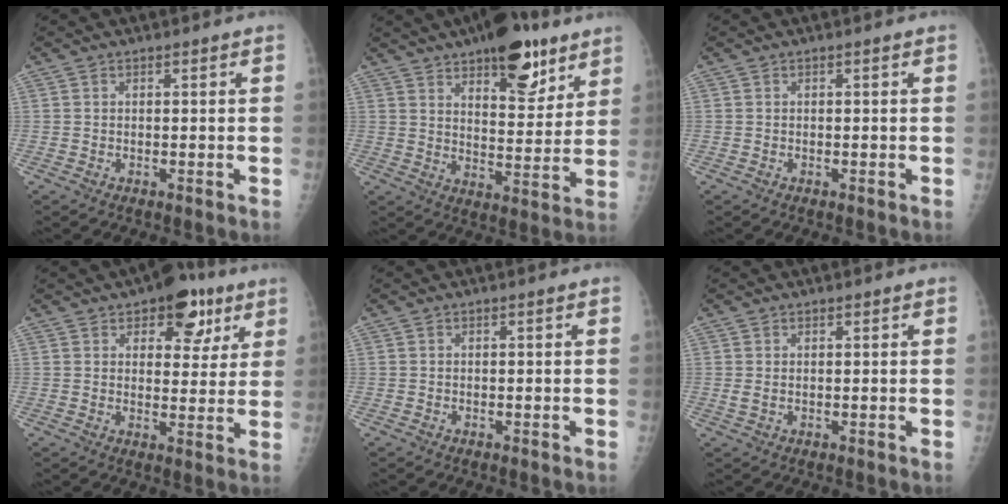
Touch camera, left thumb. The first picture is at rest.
{"total": 16.0, "force": [10.1, 6.4, 10.7], "torque": [-0.108, -0.052, 0.150]}
{"total": 0.0}
{"total": 10.6, "force": [5.8, 5.9, 6.6], "torque": [-0.045, -0.020, 0.076]}
{"total": 0.0}
{"total": 1.5, "force": [0.6, 1.0, 1.0], "torque": [-0.021, -0.005, 0.016]}